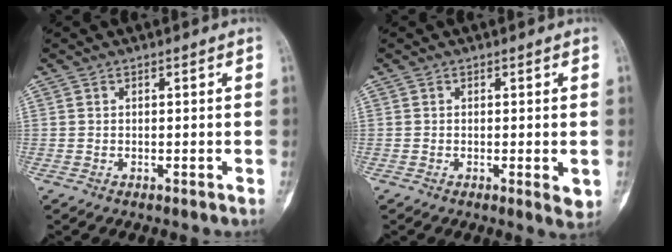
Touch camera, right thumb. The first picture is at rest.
{"total": 2.8, "force": [-0.5, 0.7, 2.6], "torque": [-0.040, -0.009, -0.008]}